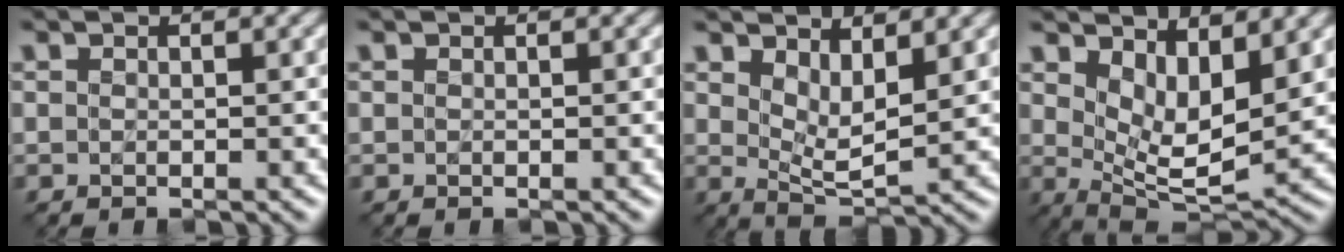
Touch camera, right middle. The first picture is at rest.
{"total": 0.0}
{"total": 2.9, "force": [1.4, 0.9, 2.3], "torque": [-0.051, -0.014, 0.026]}
{"total": 4.8, "force": [2.2, 1.9, 3.8], "torque": [-0.076, -0.021, 0.039]}